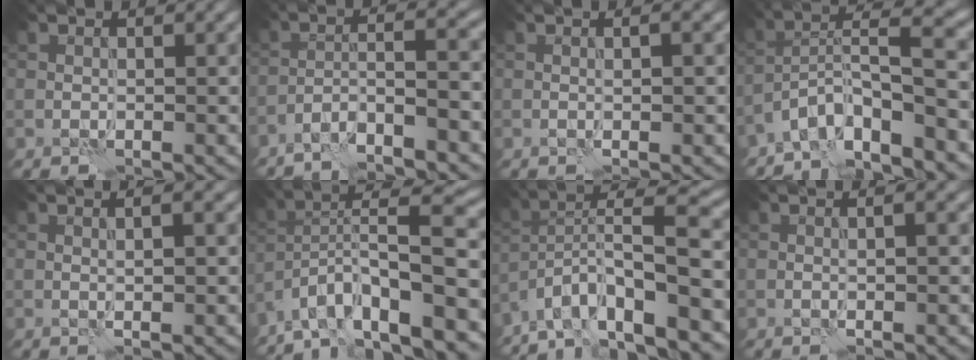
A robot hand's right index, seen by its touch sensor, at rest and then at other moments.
{"total": 5.3, "force": [-4.0, 0.8, 3.4], "torque": [-0.049, 0.013, -0.077]}
{"total": 1.5, "force": [0.1, 0.2, 1.5], "torque": [-0.021, -0.002, -0.002]}
{"total": 7.2, "force": [-5.2, 1.6, 4.6], "torque": [-0.065, 0.010, -0.102]}
{"total": 2.1, "force": [0.4, 0.3, 2.0], "torque": [-0.025, -0.002, 0.004]}
{"total": 11.2, "force": [-5.9, 2.9, 9.1], "torque": [-0.144, 0.024, -0.100]}
{"total": 10.4, "force": [-6.4, 2.4, 7.8], "torque": [-0.120, 0.018, -0.112]}
{"total": 1.8, "force": [0.2, 0.3, 1.7], "torque": [-0.018, -0.006, -0.002]}